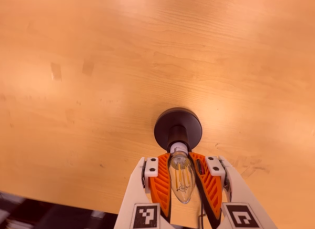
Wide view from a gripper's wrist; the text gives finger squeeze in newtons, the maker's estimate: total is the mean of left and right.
{"total": 28.4, "left": 32.6, "right": 24.1}